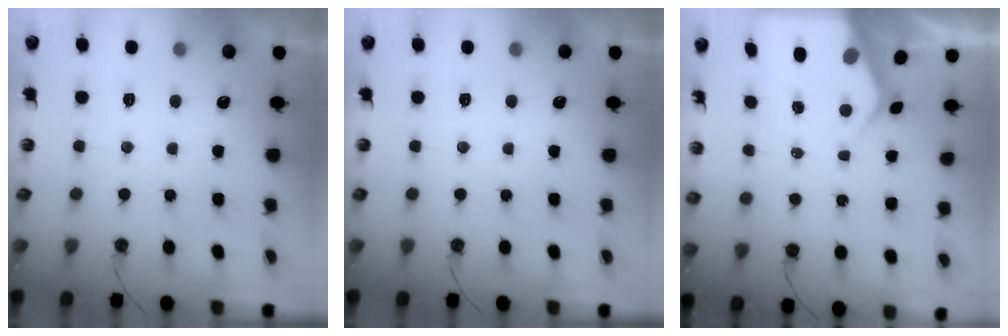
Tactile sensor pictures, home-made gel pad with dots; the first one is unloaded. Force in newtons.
{"total": 0.0}
{"total": 6.4, "press": 6.4, "slide": 0.6}